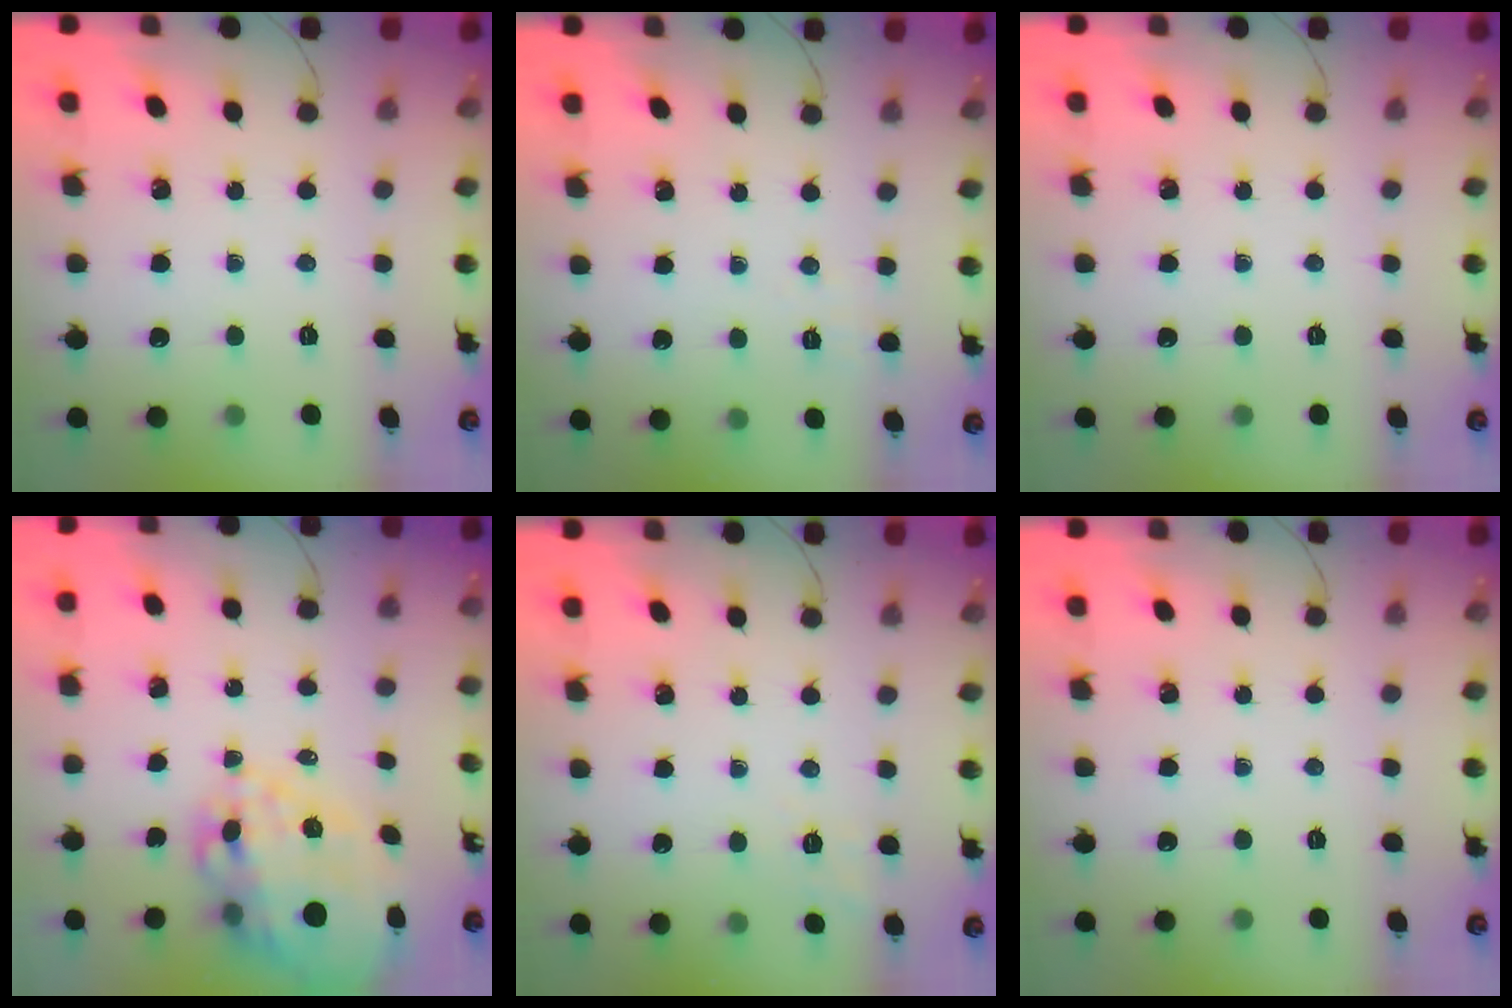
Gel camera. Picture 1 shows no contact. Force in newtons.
{"total": 1.4, "press": 0.5, "slide": 1.3}
{"total": 0.0}
{"total": 22.8, "press": 22.3, "slide": 4.7}
{"total": 2.1, "press": 0.6, "slide": 2.0}
{"total": 0.0}